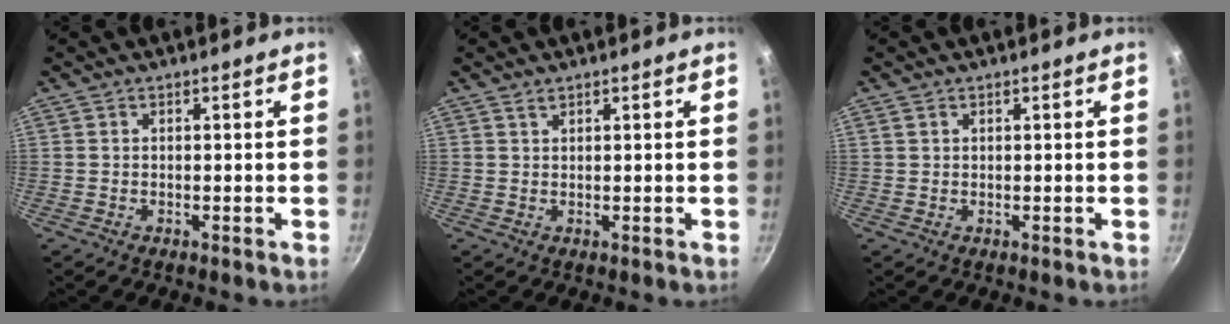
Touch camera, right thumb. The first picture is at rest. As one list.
[{"total": 1.0, "force": [0.8, 0.1, 0.6], "torque": [-0.013, -0.005, 0.019]}, {"total": 0.8, "force": [0.5, 0.6, 0.3], "torque": [-0.005, 0.002, 0.008]}]